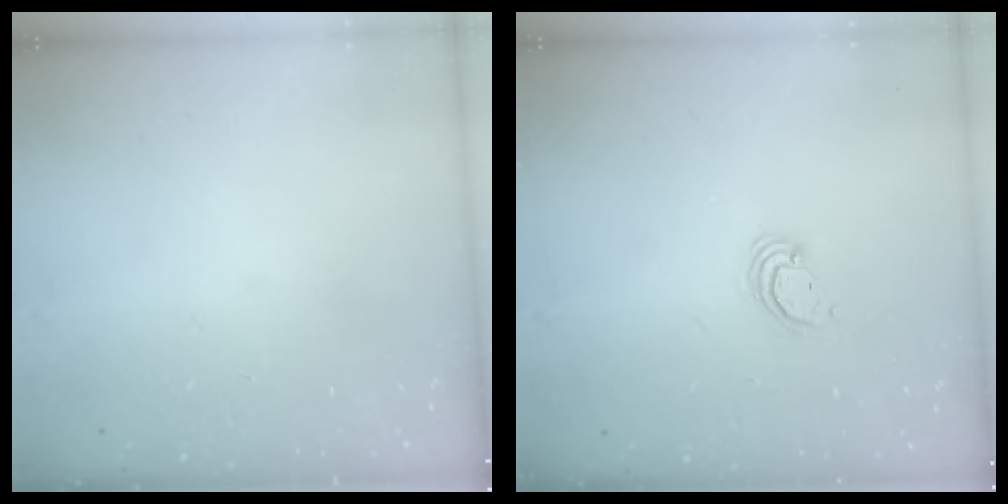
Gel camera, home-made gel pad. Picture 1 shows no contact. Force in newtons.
{"total": 2.7, "press": 2.7, "slide": 0.2}